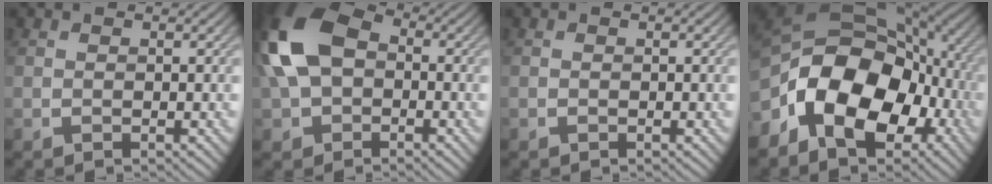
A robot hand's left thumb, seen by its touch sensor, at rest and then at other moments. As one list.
[{"total": 13.6, "force": [0.3, 9.2, 10.0], "torque": [-0.242, 0.008, -0.012]}, {"total": 0.0}, {"total": 16.0, "force": [-5.3, 10.2, 11.2], "torque": [-0.197, -0.009, -0.110]}]